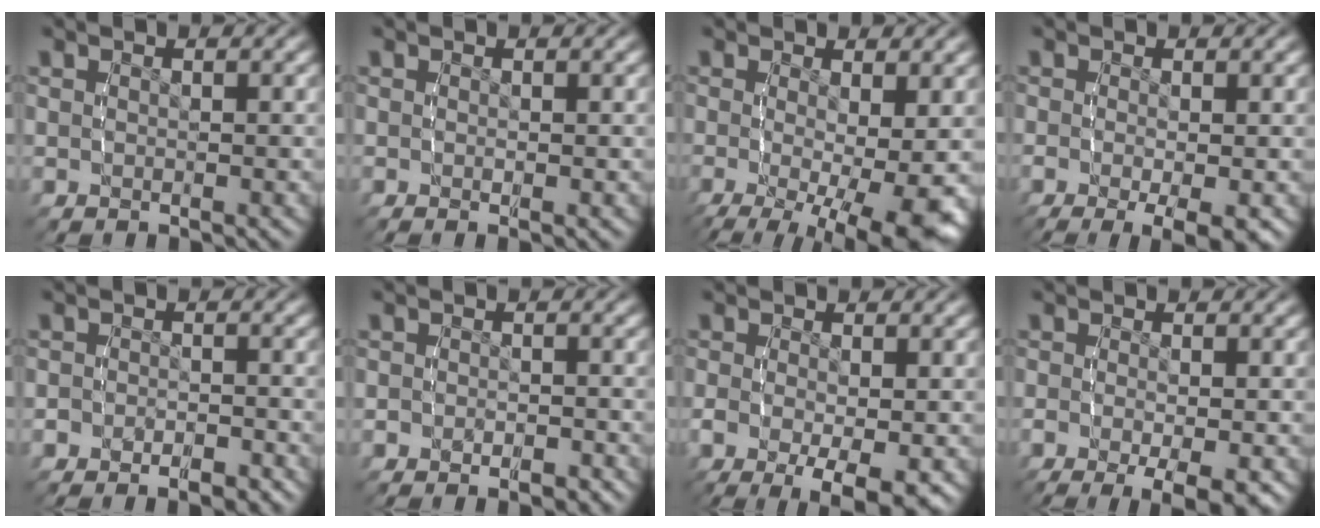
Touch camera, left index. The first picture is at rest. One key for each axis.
{"total": 0.0}
{"total": 10.0, "fx": -4.7, "fy": 3.8, "fz": 7.9, "tx": -0.128, "ty": -0.060, "tz": -0.043}
{"total": 5.5, "fx": -3.2, "fy": 1.8, "fz": 4.0, "tx": -0.066, "ty": -0.030, "tz": -0.031}
{"total": 2.2, "fx": -1.8, "fy": 1.1, "fz": 0.5, "tx": -0.010, "ty": -0.007, "tz": -0.027}
{"total": 1.7, "fx": -1.4, "fy": 0.7, "fz": 0.5, "tx": -0.009, "ty": -0.007, "tz": -0.018}
{"total": 6.2, "fx": -2.9, "fy": 2.3, "fz": 4.9, "tx": -0.086, "ty": -0.034, "tz": -0.023}
{"total": 6.0, "fx": -3.6, "fy": 2.3, "fz": 4.3, "tx": -0.073, "ty": -0.028, "tz": -0.038}